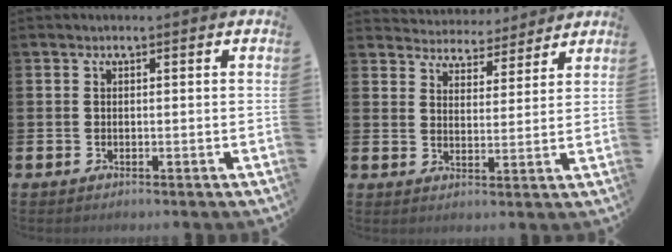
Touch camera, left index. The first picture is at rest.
{"total": 4.7, "force": [4.6, 1.1, -0.4], "torque": [-0.011, -0.035, 0.080]}